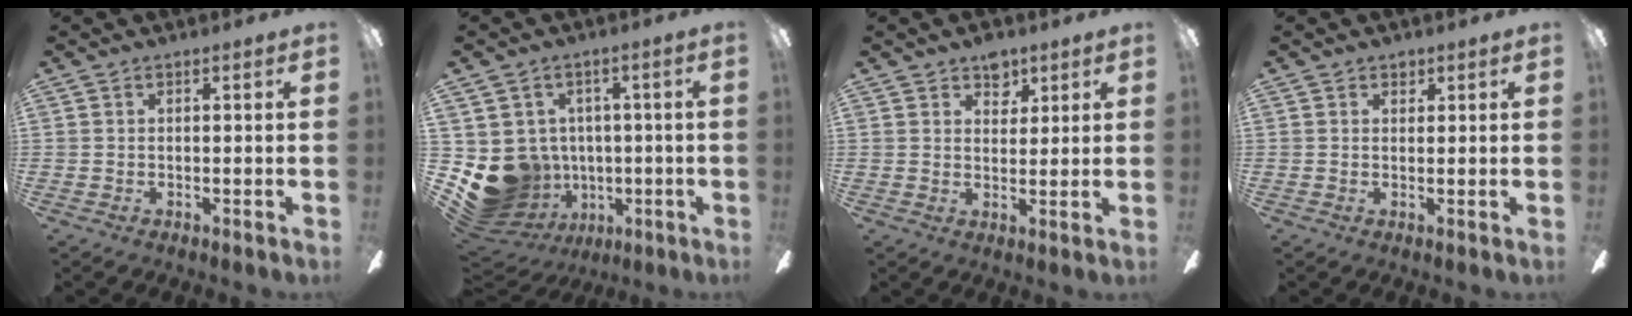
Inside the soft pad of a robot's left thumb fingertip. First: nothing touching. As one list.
[{"total": 12.6, "force": [-2.8, 11.6, 4.1], "torque": [-0.106, -0.002, -0.030]}, {"total": 5.7, "force": [3.9, 3.5, 2.1], "torque": [-0.013, -0.016, 0.066]}, {"total": 1.4, "force": [1.0, 0.9, 0.3], "torque": [0.001, -0.001, 0.017]}]